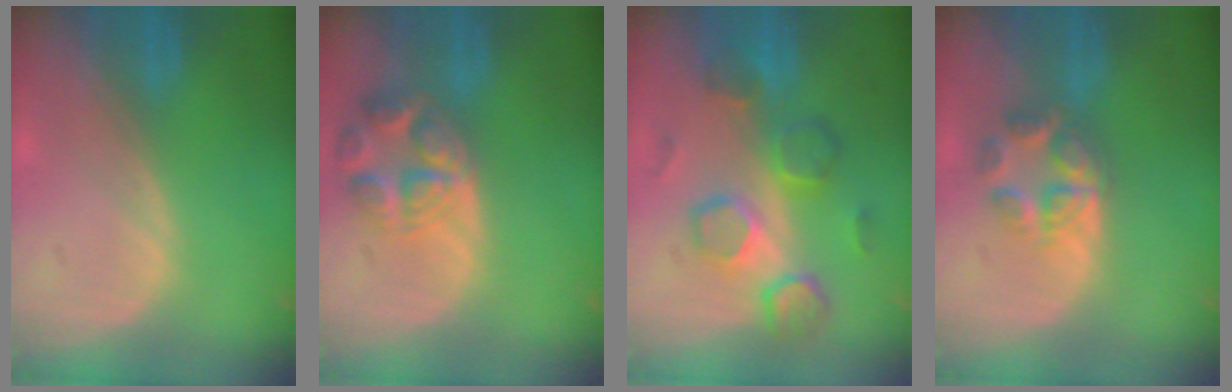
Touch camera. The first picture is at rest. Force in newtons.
{"total": 7.9, "press": 7.0, "slide": 3.6}
{"total": 8.4, "press": 8.3, "slide": 1.4}
{"total": 5.8, "press": 5.4, "slide": 2.2}